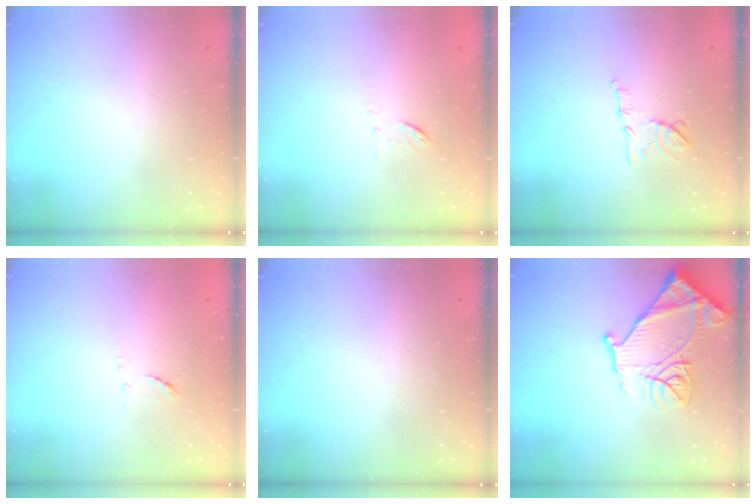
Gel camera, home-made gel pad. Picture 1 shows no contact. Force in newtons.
{"total": 6.0, "press": 6.0, "slide": 0.4}
{"total": 9.5, "press": 9.5, "slide": 0.8}
{"total": 6.1, "press": 6.1, "slide": 0.3}
{"total": 0.0}
{"total": 17.7, "press": 17.7, "slide": 1.5}